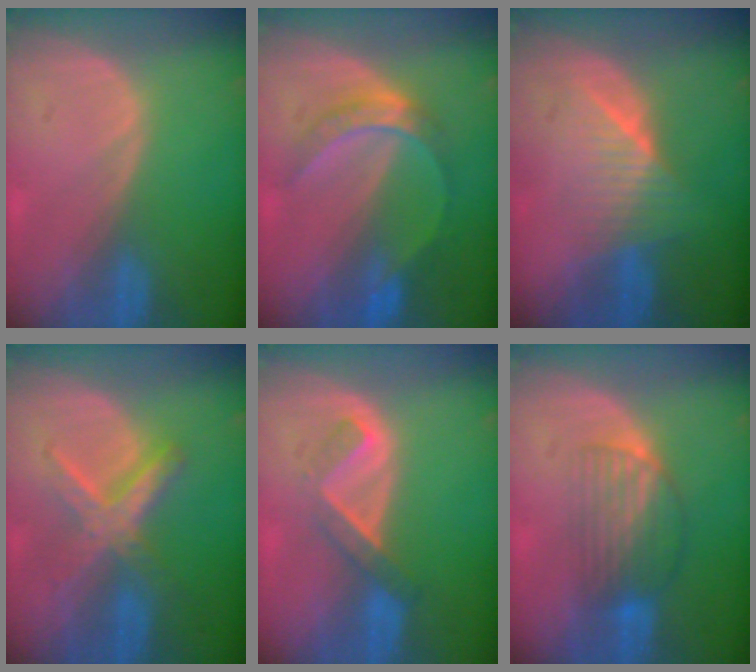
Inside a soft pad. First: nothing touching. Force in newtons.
{"total": 5.4, "press": 5.3, "slide": 0.6}
{"total": 6.2, "press": 5.8, "slide": 2.1}
{"total": 6.1, "press": 6.1, "slide": 0.2}
{"total": 5.1, "press": 4.3, "slide": 2.7}
{"total": 6.6, "press": 5.8, "slide": 3.1}